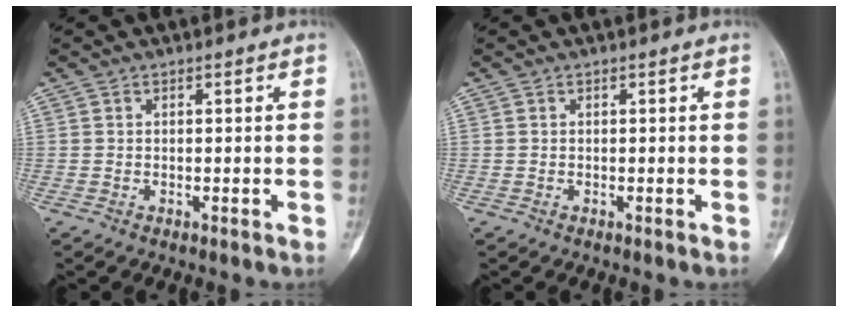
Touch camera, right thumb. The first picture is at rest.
{"total": 0.0}